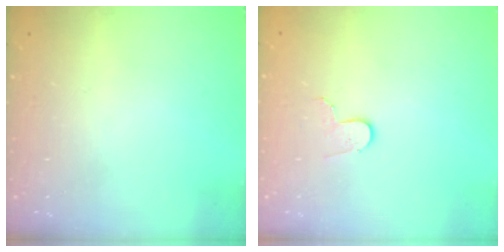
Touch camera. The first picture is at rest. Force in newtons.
{"total": 3.3, "press": 3.3, "slide": 0.3}